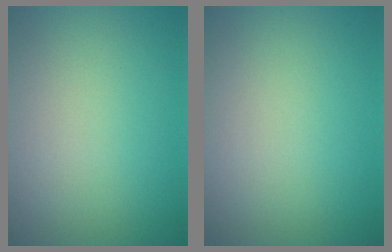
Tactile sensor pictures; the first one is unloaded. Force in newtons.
{"total": 0.0}